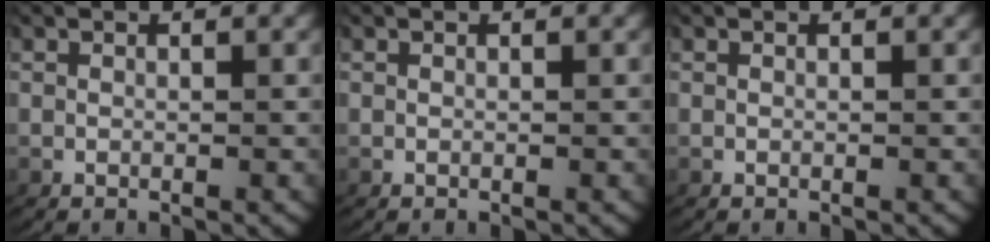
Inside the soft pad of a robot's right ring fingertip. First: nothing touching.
{"total": 0.0}
{"total": 0.0}